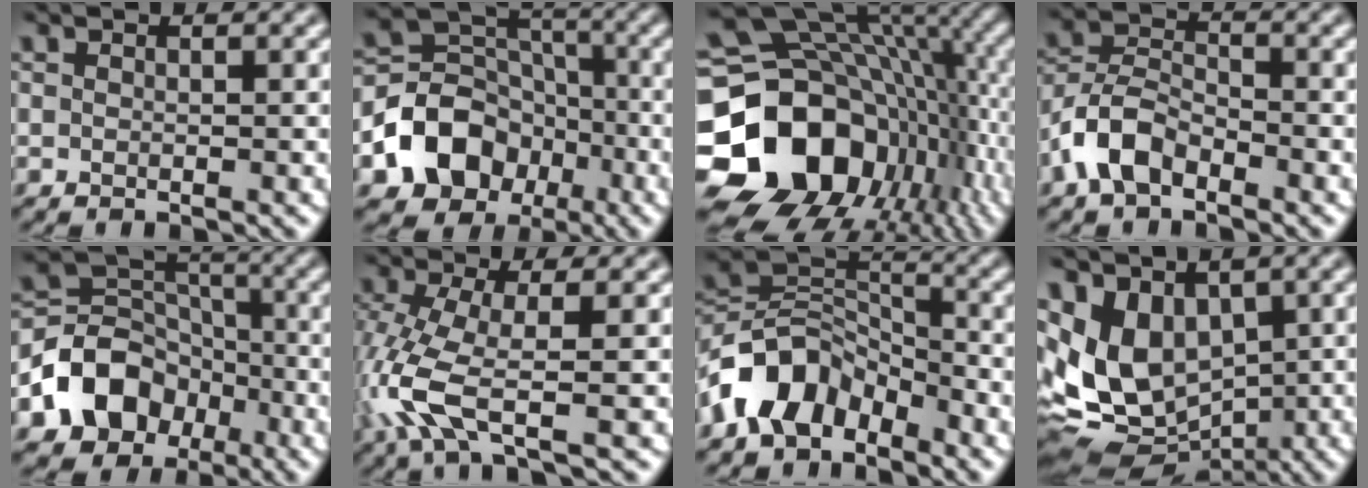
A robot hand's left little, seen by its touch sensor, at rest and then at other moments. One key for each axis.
{"total": 8.9, "fx": -3.8, "fy": 7.0, "fz": 4.0, "tx": -0.060, "ty": 0.002, "tz": -0.078}
{"total": 18.7, "fx": -4.1, "fy": 14.7, "fz": 10.8, "tx": -0.221, "ty": -0.013, "tz": -0.061}
{"total": 4.8, "fx": -2.9, "fy": 2.6, "fz": 2.7, "tx": -0.057, "ty": 0.008, "tz": -0.066}
{"total": 8.1, "fx": -3.6, "fy": 6.3, "fz": 3.6, "tx": -0.053, "ty": 0.002, "tz": -0.076}
{"total": 6.3, "fx": -2.5, "fy": 1.7, "fz": 5.5, "tx": -0.148, "ty": -0.009, "tz": -0.059}
{"total": 7.1, "fx": -4.5, "fy": 4.3, "fz": 3.4, "tx": -0.052, "ty": 0.010, "tz": -0.098}
{"total": 10.6, "fx": -0.5, "fy": 8.2, "fz": 6.7, "tx": -0.126, "ty": -0.004, "tz": 0.024}